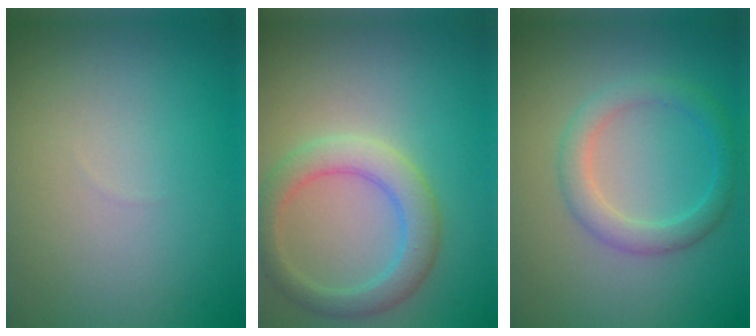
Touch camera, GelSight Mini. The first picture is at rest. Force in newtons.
{"total": 3.9, "press": 3.8, "slide": 0.5}
{"total": 2.8, "press": 2.8, "slide": 0.0}